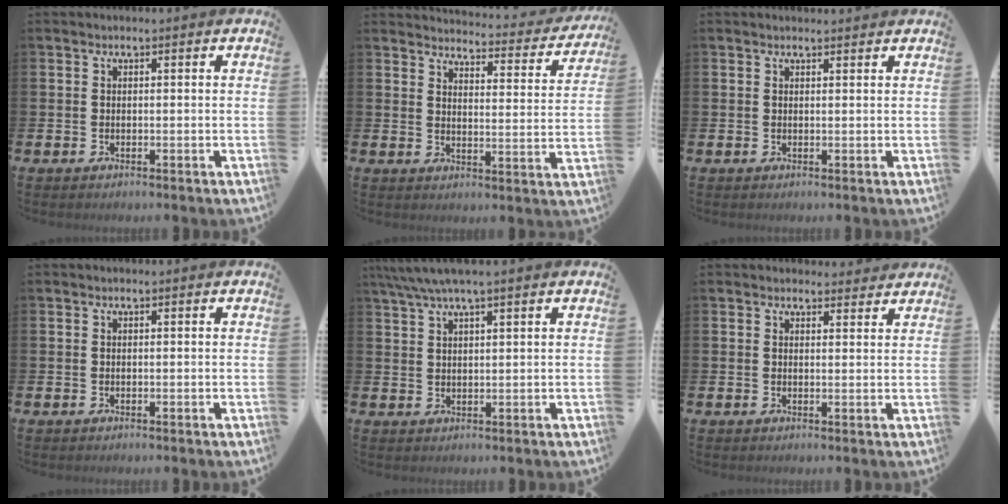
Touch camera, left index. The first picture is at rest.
{"total": 3.5, "force": [3.4, 0.6, 0.7], "torque": [-0.021, -0.034, 0.051]}
{"total": 0.9, "force": [0.9, 0.2, 0.1], "torque": [0.005, -0.002, 0.015]}
{"total": 0.0}
{"total": 3.9, "force": [3.2, 0.2, 2.3], "torque": [-0.057, -0.001, 0.060]}
{"total": 2.3, "force": [2.2, 0.6, -0.1], "torque": [0.012, -0.012, 0.037]}